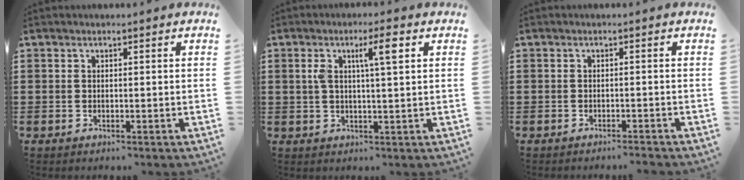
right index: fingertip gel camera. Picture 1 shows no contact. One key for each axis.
{"total": 5.5, "fx": 1.8, "fy": 1.0, "fz": 5.1, "tx": -0.098, "ty": 0.004, "tz": 0.024}
{"total": 1.0, "fx": -0.9, "fy": -0.1, "fz": 0.2, "tx": -0.005, "ty": 0.000, "tz": -0.019}